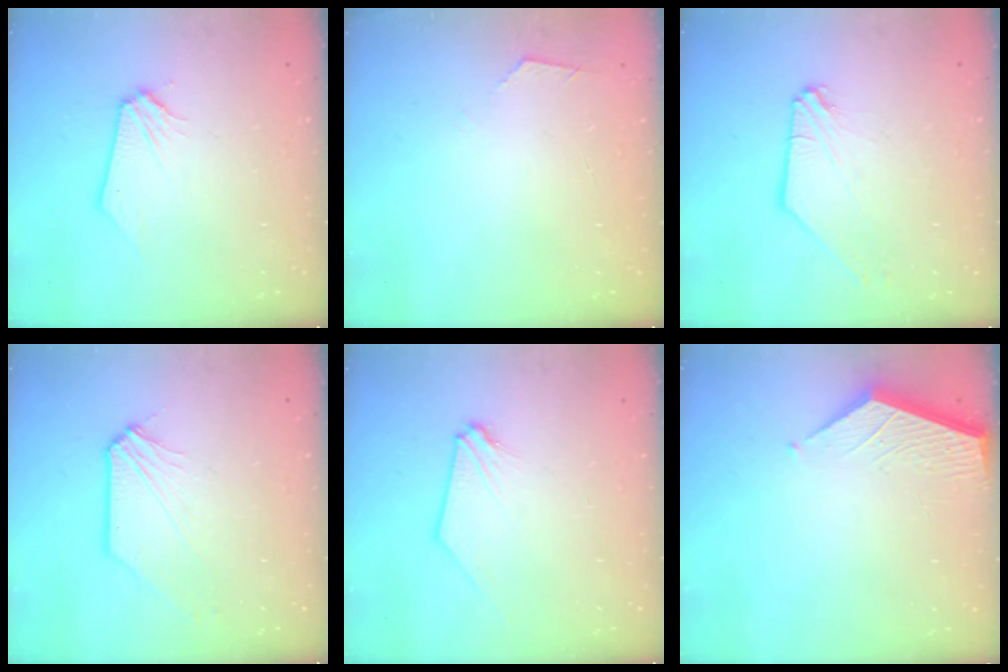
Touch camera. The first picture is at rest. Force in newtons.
{"total": 3.1, "press": 3.0, "slide": 0.5}
{"total": 2.5, "press": 2.5, "slide": 0.4}
{"total": 3.3, "press": 3.3, "slide": 0.5}
{"total": 0.0}
{"total": 3.4, "press": 3.4, "slide": 0.3}